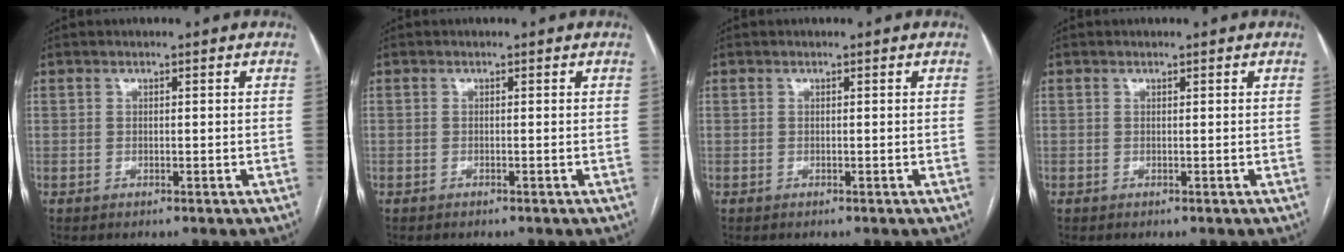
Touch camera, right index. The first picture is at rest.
{"total": 0.0}
{"total": 0.0}
{"total": 0.0}